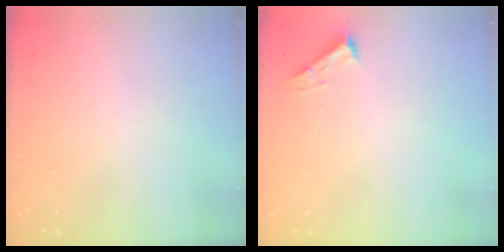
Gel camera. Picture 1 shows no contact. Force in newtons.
{"total": 2.5, "press": 2.5, "slide": 0.3}